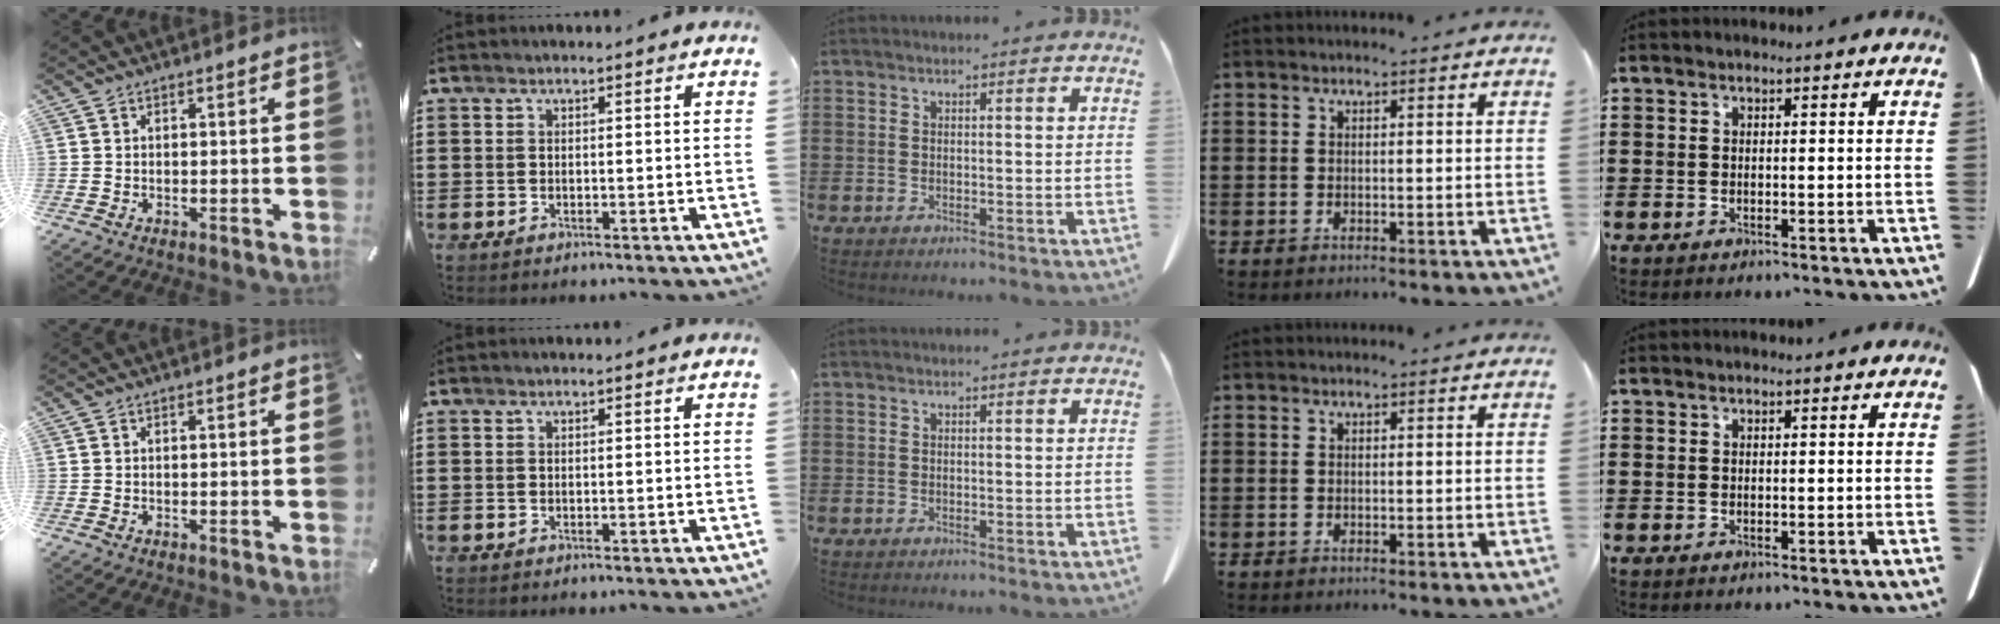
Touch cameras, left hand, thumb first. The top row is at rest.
{}